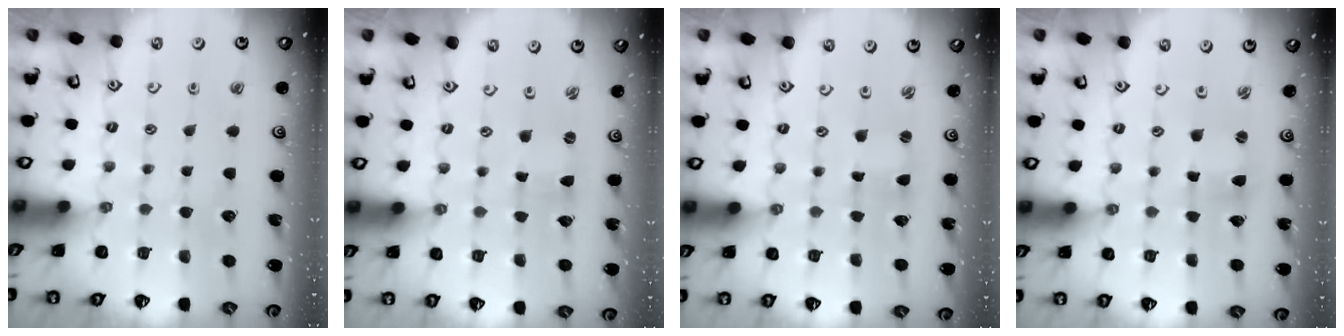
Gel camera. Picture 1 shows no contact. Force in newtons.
{"total": 0.0}
{"total": 0.7, "press": 0.7, "slide": 0.0}
{"total": 1.0, "press": 1.0, "slide": 0.2}